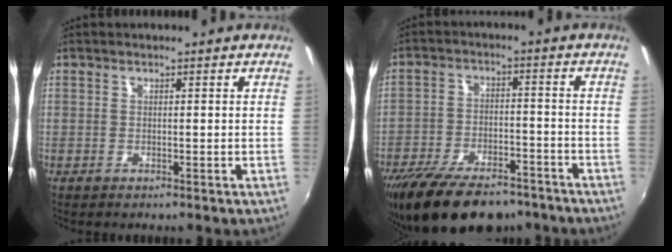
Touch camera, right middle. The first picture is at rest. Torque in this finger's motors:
{"motor_torque": [1.11, -1.03, 0.40, 0.21]}